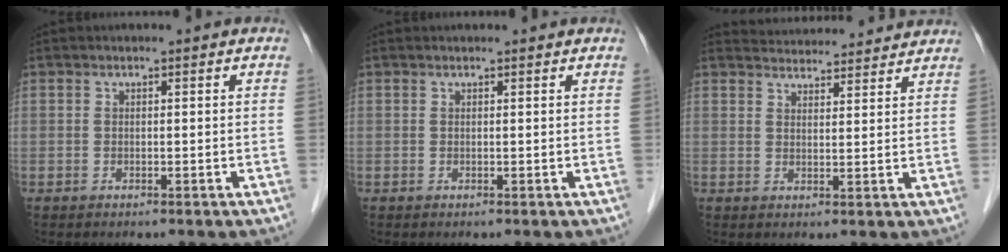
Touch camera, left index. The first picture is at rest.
{"total": 0.8, "force": [0.8, 0.1, 0.1], "torque": [-0.008, 0.004, 0.006]}
{"total": 9.7, "force": [9.5, 1.5, 1.5], "torque": [-0.016, 0.016, 0.115]}